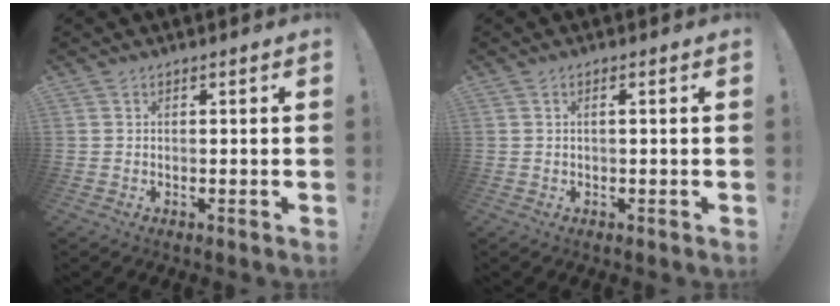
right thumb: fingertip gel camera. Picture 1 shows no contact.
{"total": 1.2, "force": [-0.2, -0.1, 1.1], "torque": [-0.029, 0.003, -0.004]}